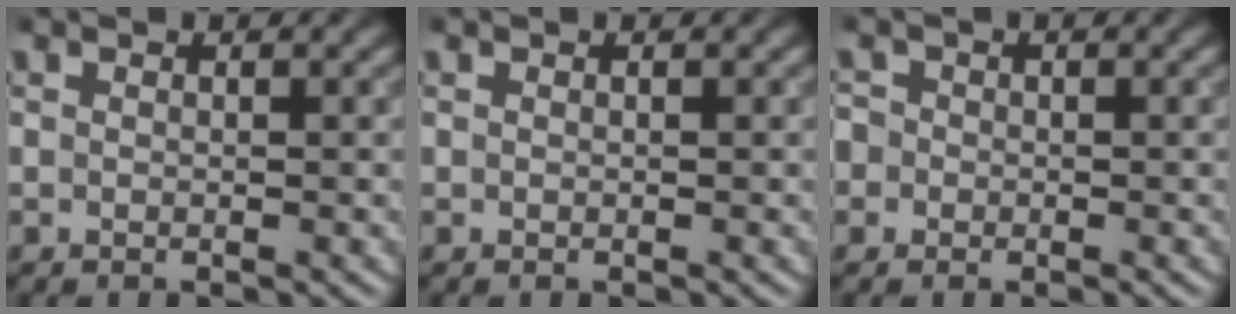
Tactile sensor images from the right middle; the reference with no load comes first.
{"total": 0.0}
{"total": 2.0, "force": [-0.2, 1.9, 0.4], "torque": [0.007, 0.013, -0.023]}